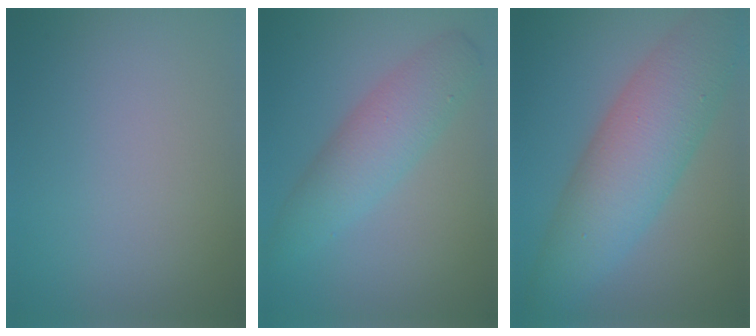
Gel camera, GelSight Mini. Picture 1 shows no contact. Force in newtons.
{"total": 4.5, "press": 4.5, "slide": 0.1}
{"total": 8.6, "press": 8.6, "slide": 0.2}